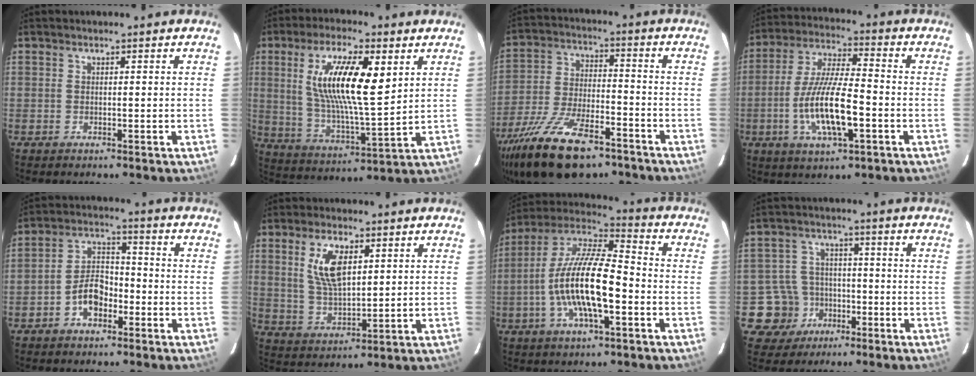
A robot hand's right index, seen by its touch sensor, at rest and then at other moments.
{"total": 16.3, "force": [5.2, 4.4, 14.8], "torque": [-0.277, 0.001, 0.100]}
{"total": 20.2, "force": [-13.9, 7.9, 12.2], "torque": [-0.252, -0.036, -0.237]}
{"total": 14.0, "force": [-4.1, 3.4, 12.9], "torque": [-0.259, -0.009, -0.075]}
{"total": 6.9, "force": [-3.4, 4.2, 4.3], "torque": [-0.081, 0.024, -0.056]}
{"total": 9.0, "force": [3.4, 4.2, 7.2], "torque": [-0.140, 0.005, 0.073]}
{"total": 16.8, "force": [-4.2, 4.8, 15.5], "torque": [-0.296, -0.003, -0.084]}
{"total": 8.0, "force": [-3.5, 7.2, 0.0], "torque": [-0.022, 0.029, -0.051]}